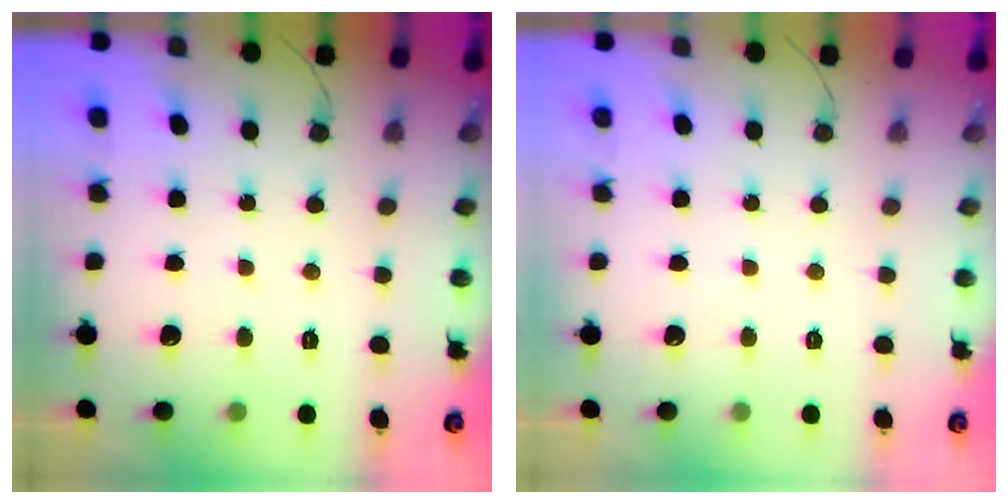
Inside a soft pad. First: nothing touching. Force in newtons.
{"total": 0.0}